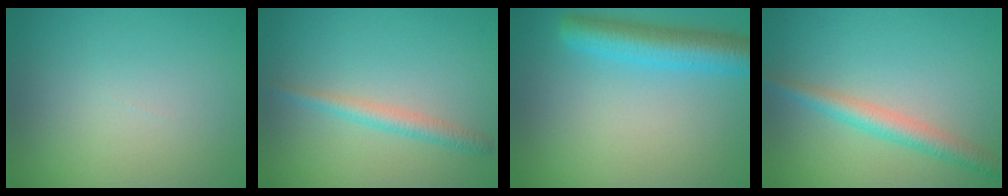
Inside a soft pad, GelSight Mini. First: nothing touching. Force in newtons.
{"total": 2.0, "press": 2.0, "slide": 0.1}
{"total": 5.4, "press": 5.4, "slide": 0.3}
{"total": 2.9, "press": 2.9, "slide": 0.1}